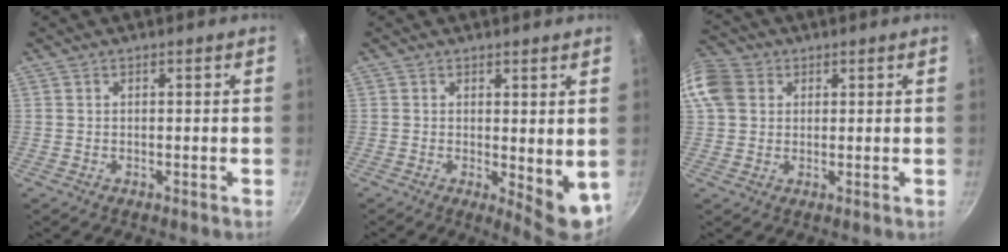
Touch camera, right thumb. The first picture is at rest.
{"total": 7.0, "force": [0.4, 2.8, 6.4], "torque": [-0.077, -0.016, 0.012]}
{"total": 9.7, "force": [2.5, 8.0, 4.9], "torque": [-0.096, 0.013, 0.036]}